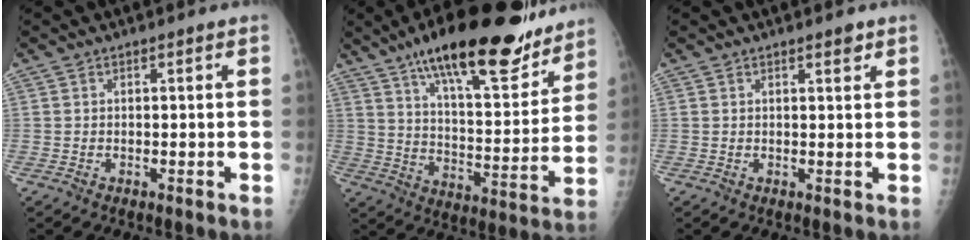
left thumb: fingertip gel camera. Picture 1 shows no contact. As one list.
[{"total": 24.6, "force": [17.8, 7.3, 15.3], "torque": [-0.196, -0.074, 0.277]}, {"total": 1.6, "force": [1.2, 0.5, 1.0], "torque": [-0.008, -0.006, 0.015]}]